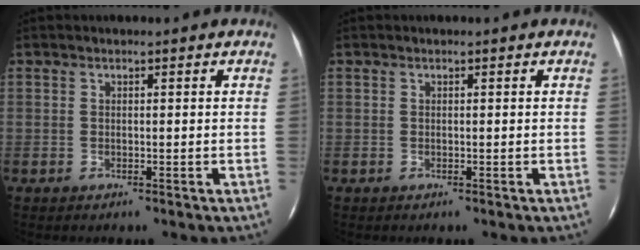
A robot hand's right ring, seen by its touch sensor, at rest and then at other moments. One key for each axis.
{"total": 0.0}